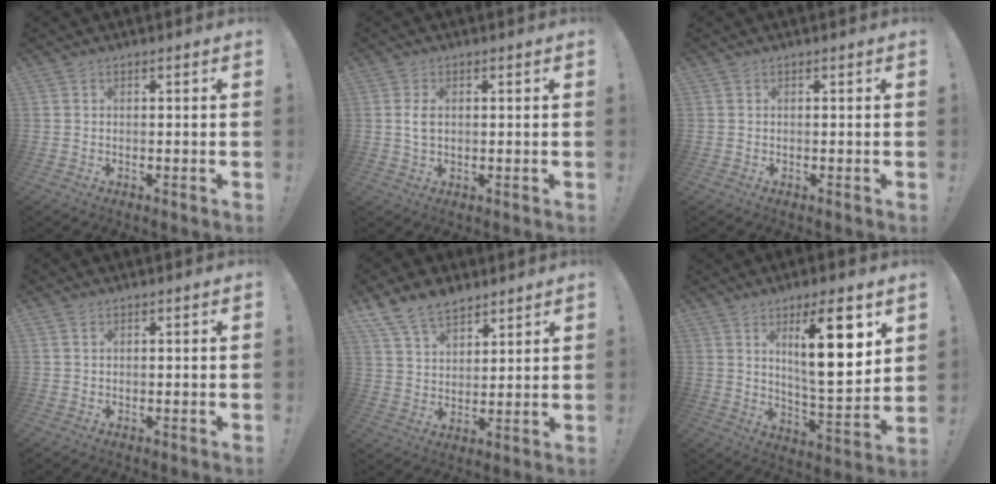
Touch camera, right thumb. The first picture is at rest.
{"total": 3.1, "force": [0.4, 2.0, 2.3], "torque": [-0.045, -0.001, 0.004]}
{"total": 0.0}
{"total": 1.1, "force": [0.6, 0.8, 0.4], "torque": [-0.003, -0.001, 0.011]}
{"total": 10.8, "force": [8.3, 5.6, 4.0], "torque": [-0.077, -0.049, 0.162]}
{"total": 16.7, "force": [7.5, 3.8, 14.5], "torque": [-0.215, -0.036, 0.107]}